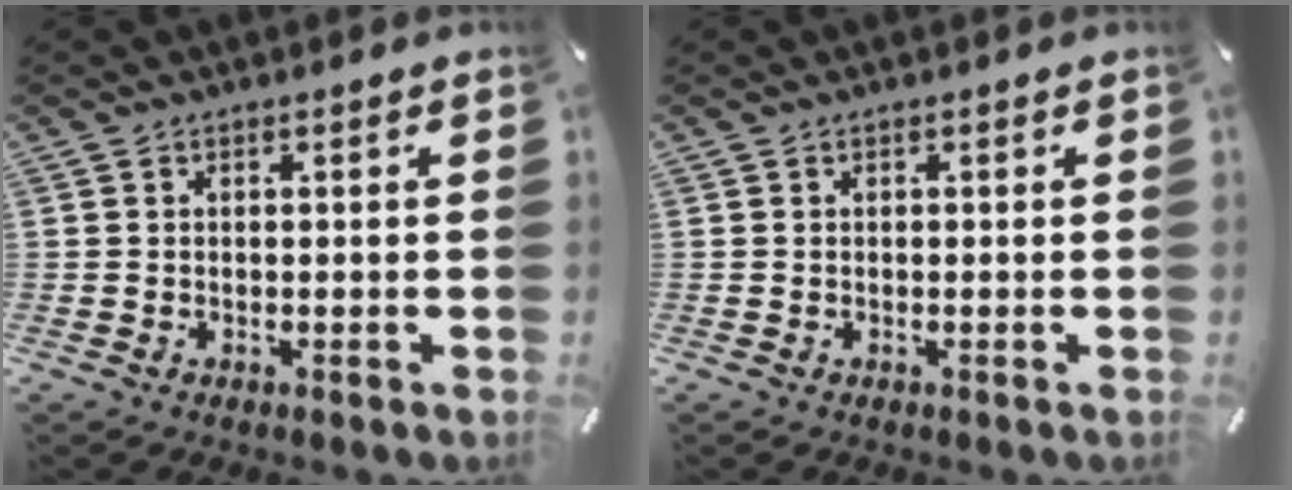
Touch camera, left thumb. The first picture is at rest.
{"total": 0.0}